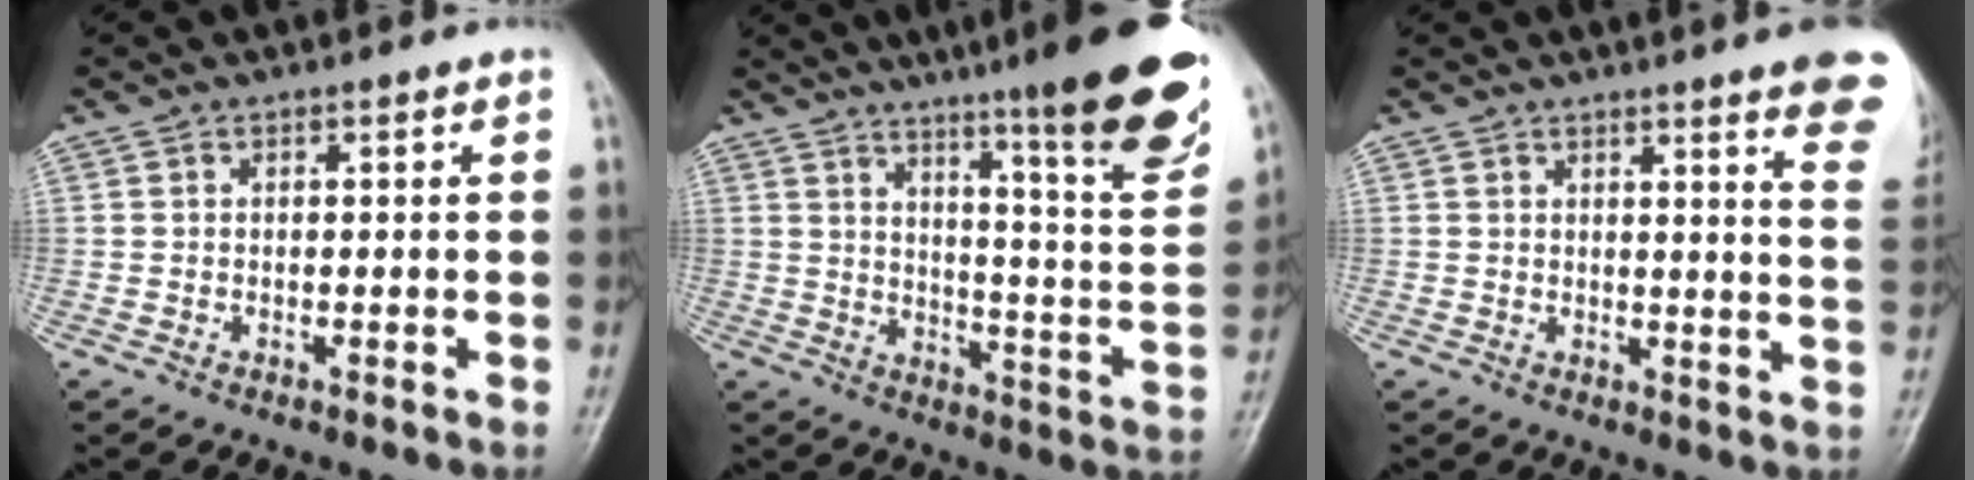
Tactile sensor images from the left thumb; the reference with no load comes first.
{"total": 22.5, "force": [15.1, 2.4, 16.5], "torque": [-0.209, -0.074, 0.211]}
{"total": 12.3, "force": [8.4, 1.2, 8.9], "torque": [-0.085, -0.035, 0.080]}